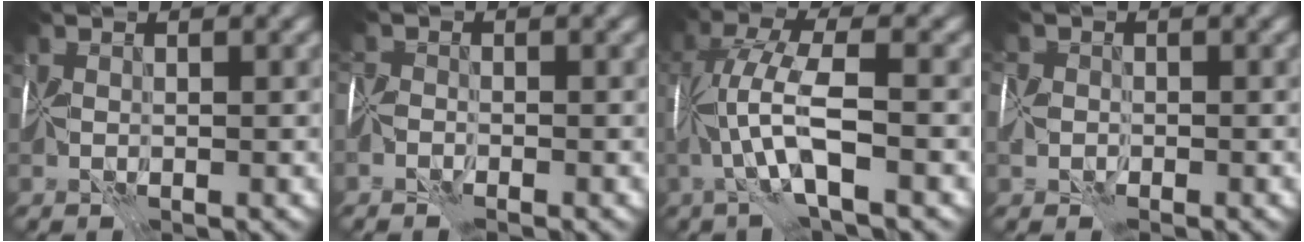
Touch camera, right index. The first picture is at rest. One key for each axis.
{"total": 1.8, "fx": -1.6, "fy": 0.7, "fz": 0.5, "tx": -0.002, "ty": 0.002, "tz": -0.038}
{"total": 6.6, "fx": -1.6, "fy": 1.4, "fz": 6.2, "tx": -0.128, "ty": 0.021, "tz": -0.038}
{"total": 3.0, "fx": -1.6, "fy": 2.3, "fz": 1.2, "tx": -0.013, "ty": -0.004, "tz": -0.030}